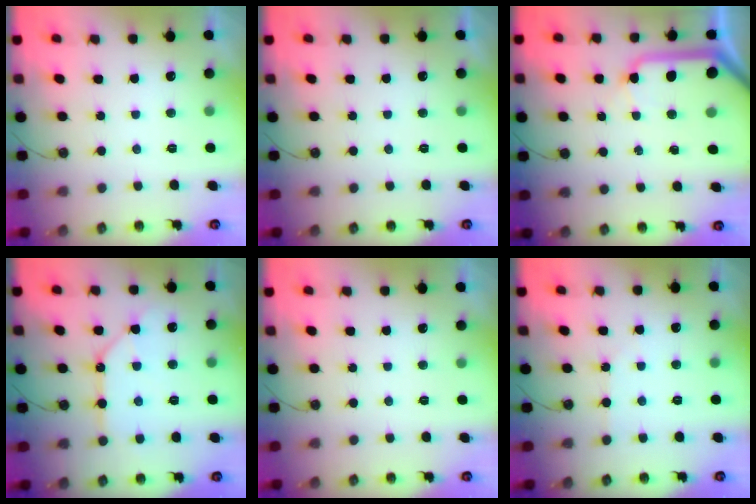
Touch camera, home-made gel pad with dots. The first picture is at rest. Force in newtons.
{"total": 0.0}
{"total": 12.1, "press": 12.0, "slide": 1.4}
{"total": 10.1, "press": 10.0, "slide": 1.3}
{"total": 0.0}
{"total": 3.7, "press": 3.7, "slide": 0.5}